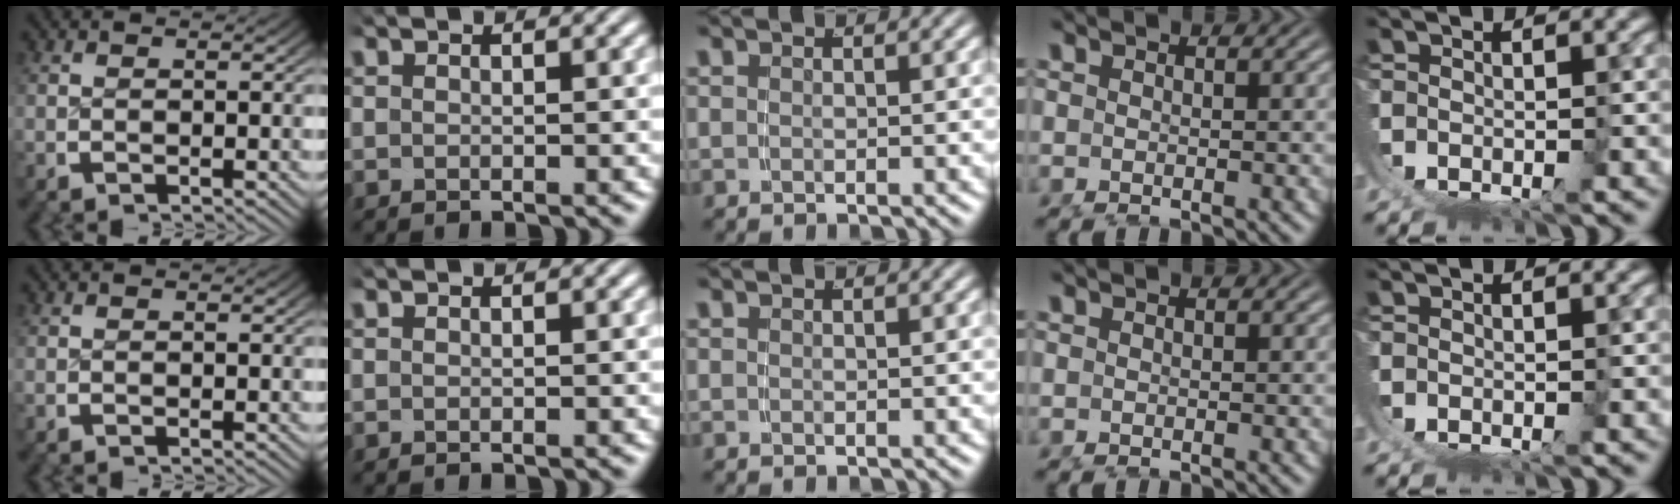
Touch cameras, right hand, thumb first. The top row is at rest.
{}